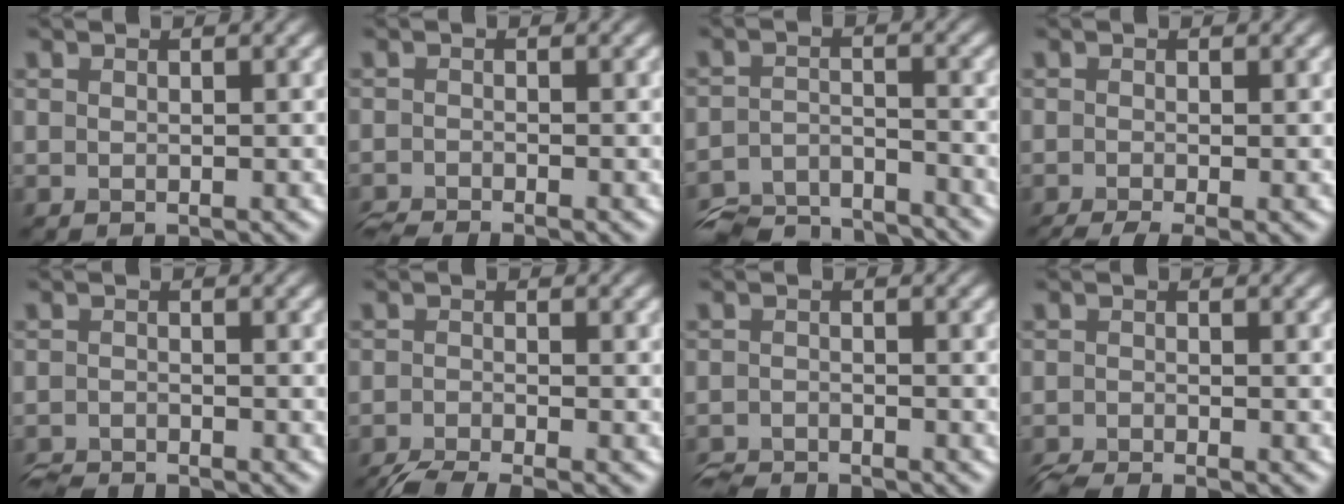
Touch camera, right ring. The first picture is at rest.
{"total": 2.2, "force": [-2.1, 0.0, 0.6], "torque": [-0.015, -0.011, -0.044]}
{"total": 7.8, "force": [-7.2, 2.1, 1.9], "torque": [-0.040, -0.015, -0.128]}
{"total": 3.5, "force": [-2.1, 0.9, 2.7], "torque": [-0.039, -0.011, -0.035]}
{"total": 3.2, "force": [-3.1, 0.3, 0.6], "torque": [-0.015, -0.015, -0.060]}
{"total": 4.2, "force": [-3.5, 0.6, 2.3], "torque": [-0.038, -0.008, -0.070]}
{"total": 3.5, "force": [-3.4, 0.4, 0.7], "torque": [-0.016, -0.015, -0.066]}
{"total": 3.0, "force": [-2.8, 0.2, 1.1], "torque": [-0.023, -0.011, -0.055]}